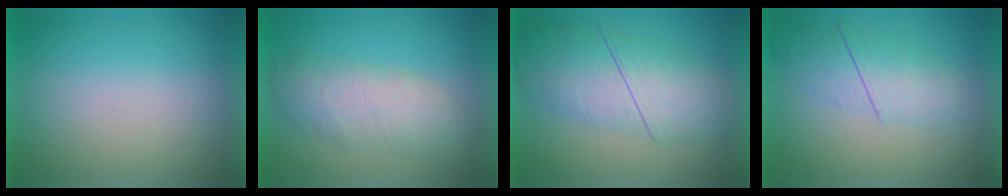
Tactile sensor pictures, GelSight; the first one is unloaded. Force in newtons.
{"total": 3.3}
{"total": 4.9}
{"total": 2.4}